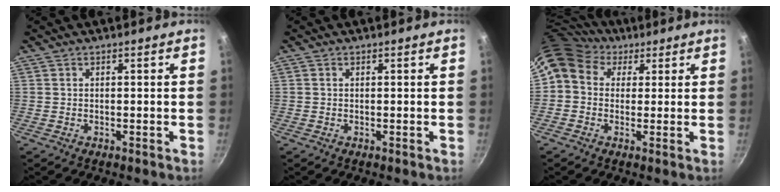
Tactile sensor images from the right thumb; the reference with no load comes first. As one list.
[{"total": 0.0}, {"total": 9.6, "force": [4.1, 7.5, 4.4], "torque": [-0.059, 0.006, 0.053]}]